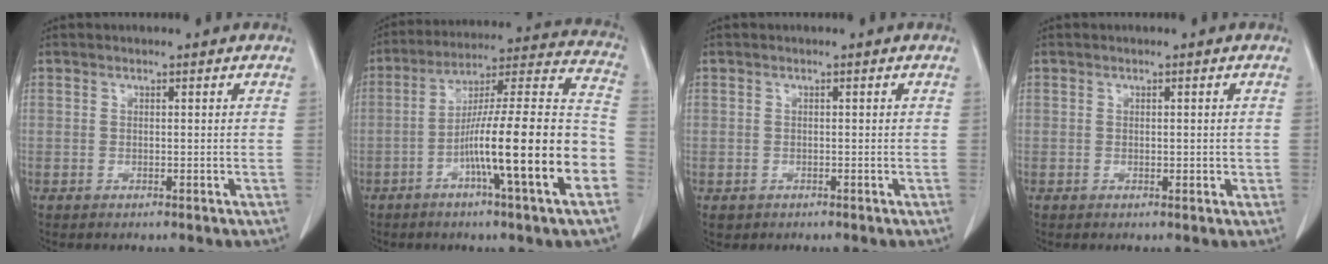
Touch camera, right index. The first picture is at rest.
{"total": 20.9, "force": [-6.8, 0.2, 19.8], "torque": [-0.269, 0.010, -0.112]}
{"total": 1.2, "force": [-0.3, 1.2, 0.0], "torque": [0.002, 0.005, -0.002]}
{"total": 1.3, "force": [0.0, 0.7, 1.1], "torque": [-0.016, 0.000, 0.003]}